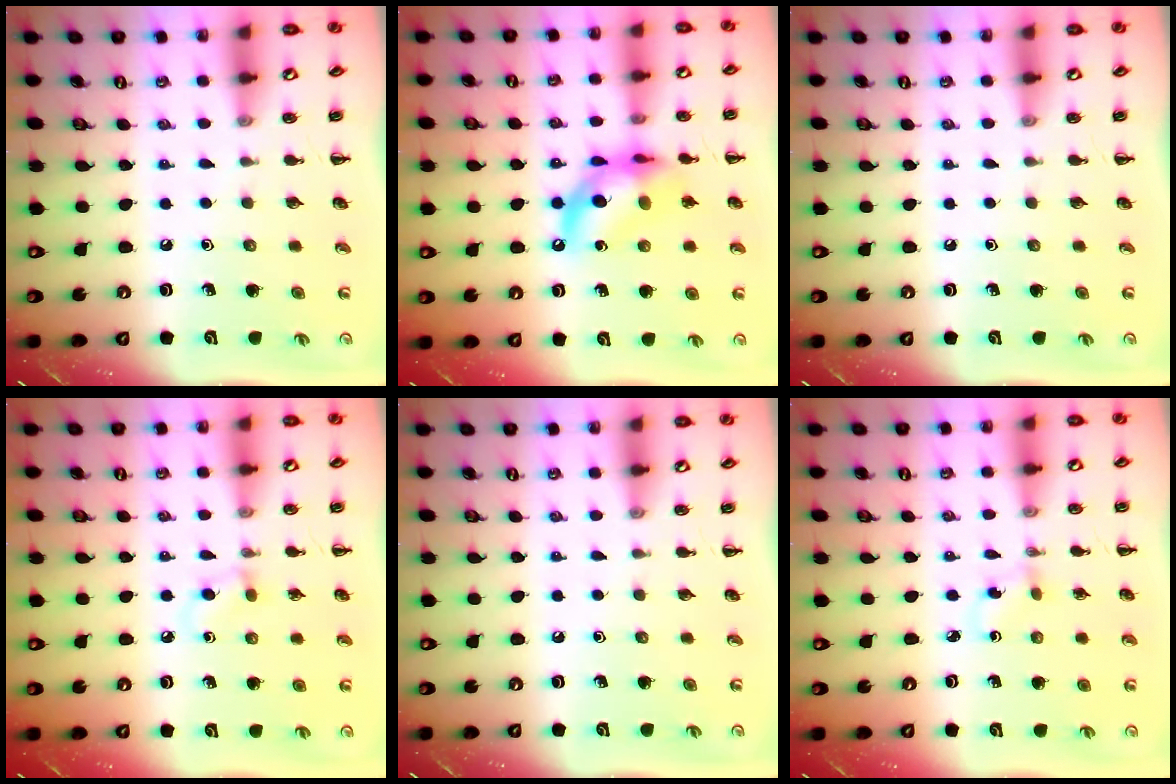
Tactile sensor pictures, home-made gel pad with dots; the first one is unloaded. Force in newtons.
{"total": 13.0, "press": 12.5, "slide": 3.3}
{"total": 0.0}
{"total": 4.1, "press": 3.8, "slide": 1.7}
{"total": 0.0}
{"total": 1.4, "press": 1.2, "slide": 0.7}